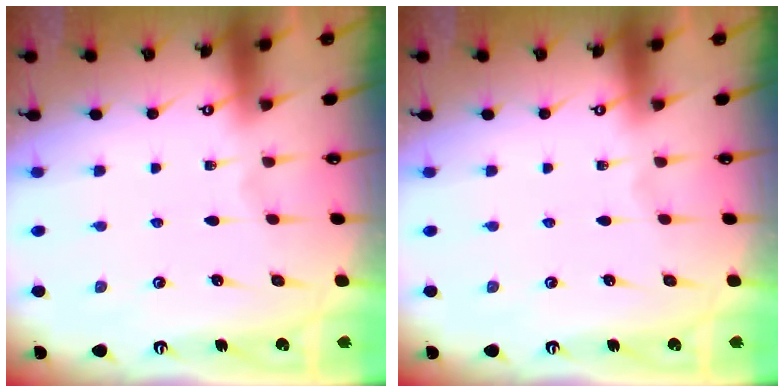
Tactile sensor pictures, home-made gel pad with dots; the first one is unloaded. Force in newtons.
{"total": 0.0}